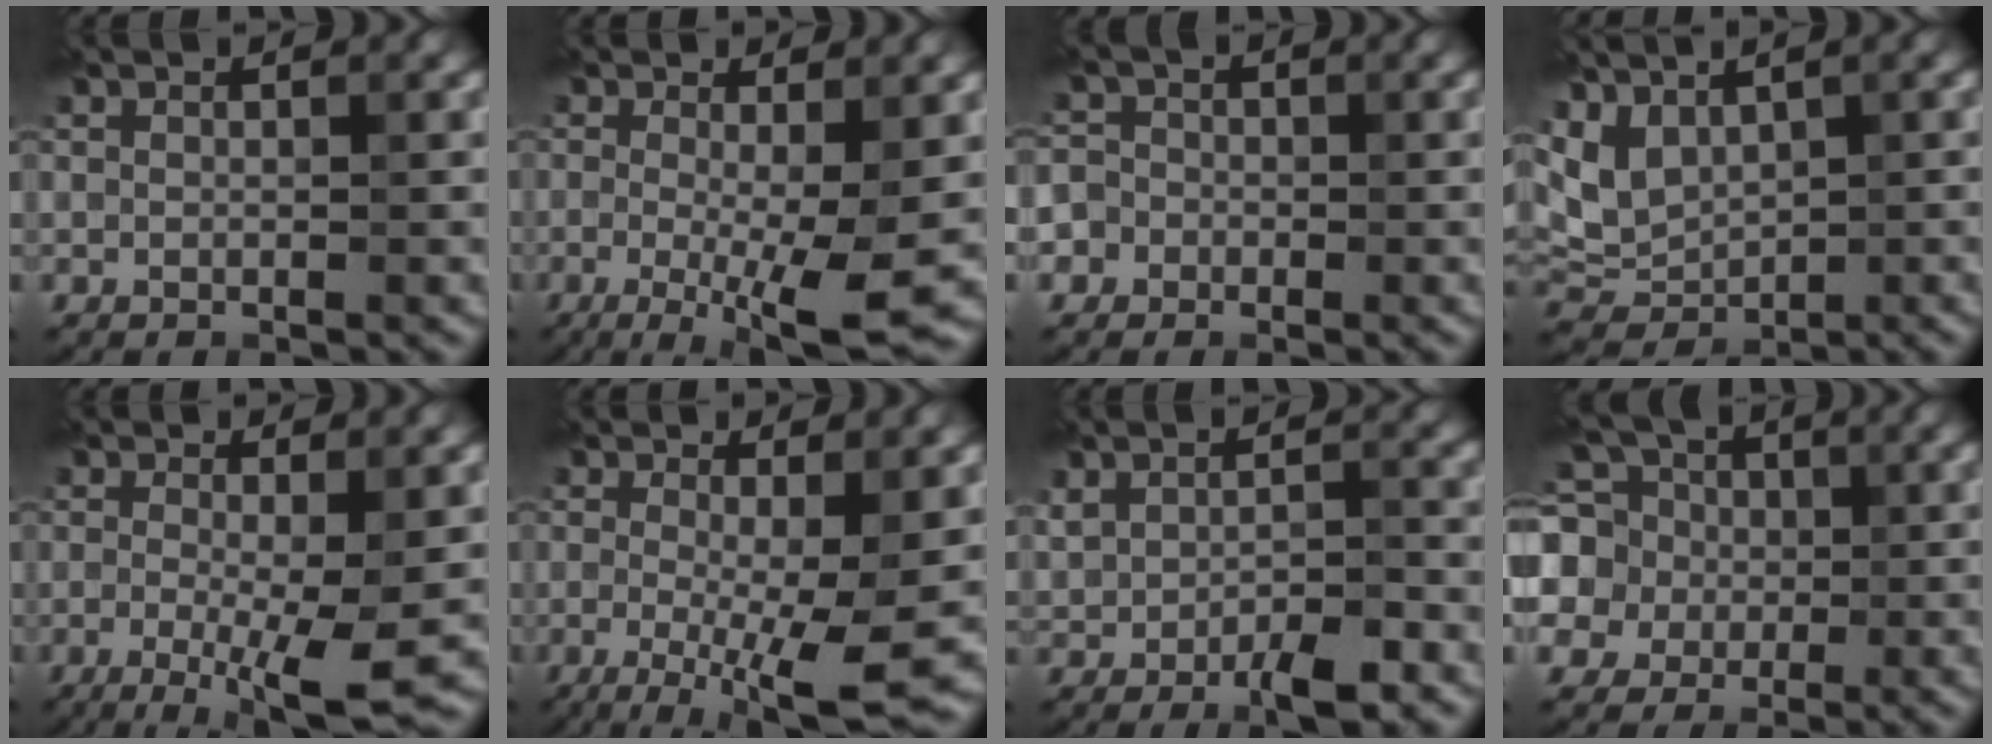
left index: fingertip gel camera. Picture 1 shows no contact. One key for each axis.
{"total": 7.8, "fx": -1.3, "fy": 1.7, "fz": 7.5, "tx": -0.122, "ty": -0.021, "tz": -0.018}
{"total": 3.3, "fx": -1.3, "fy": 3.0, "fz": 0.6, "tx": 0.015, "ty": 0.012, "tz": -0.048}
{"total": 4.1, "fx": 2.0, "fy": 2.5, "fz": 2.6, "tx": -0.059, "ty": -0.004, "tz": 0.044}
{"total": 6.5, "fx": -1.3, "fy": 1.3, "fz": 6.2, "tx": -0.105, "ty": -0.019, "tz": -0.021}
{"total": 8.7, "fx": -1.5, "fy": 2.1, "fz": 8.3, "tx": -0.130, "ty": -0.019, "tz": -0.021}
{"total": 3.8, "fx": -1.6, "fy": 1.8, "fz": 2.9, "tx": -0.055, "ty": -0.005, "tz": -0.024}
{"total": 11.2, "fx": 2.0, "fy": 9.9, "fz": 4.9, "tx": -0.121, "ty": 0.029, "tz": 0.002}